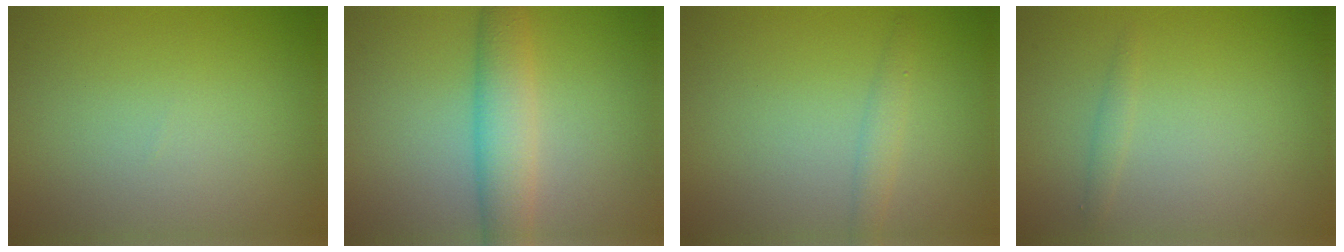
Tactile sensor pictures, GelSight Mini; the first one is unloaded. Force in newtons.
{"total": 4.5, "press": 4.5, "slide": 0.1}
{"total": 1.4, "press": 1.4, "slide": 0.0}
{"total": 0.8, "press": 0.8, "slide": 0.1}